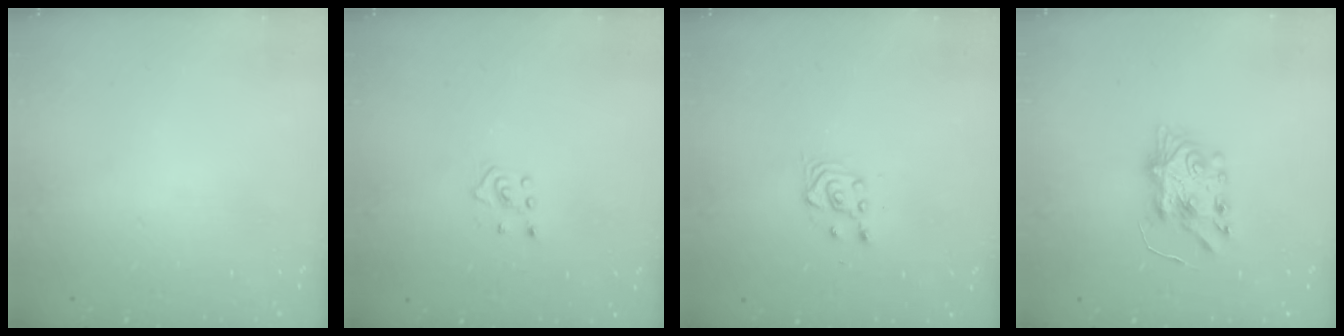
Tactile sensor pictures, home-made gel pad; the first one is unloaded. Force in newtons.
{"total": 2.4, "press": 2.4, "slide": 0.5}
{"total": 3.6, "press": 3.3, "slide": 1.4}
{"total": 7.4, "press": 7.4, "slide": 0.4}